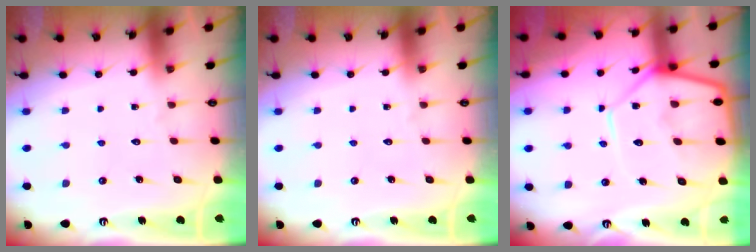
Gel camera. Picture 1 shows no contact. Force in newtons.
{"total": 0.0}
{"total": 12.6, "press": 12.5, "slide": 1.1}